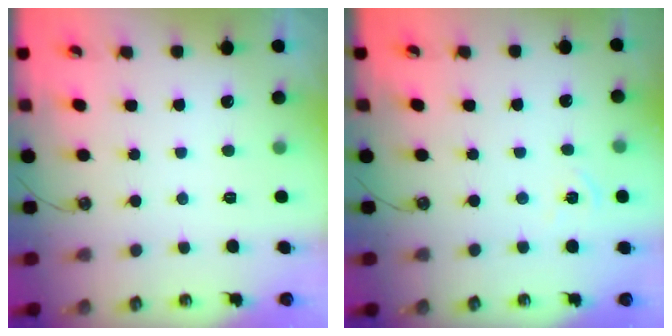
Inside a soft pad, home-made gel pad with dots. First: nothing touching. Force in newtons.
{"total": 4.7, "press": 4.7, "slide": 0.5}